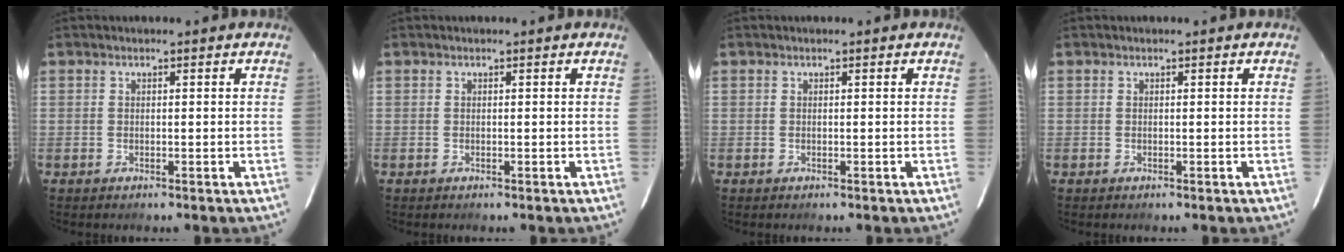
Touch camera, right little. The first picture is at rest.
{"total": 0.0}
{"total": 0.0}
{"total": 0.0}